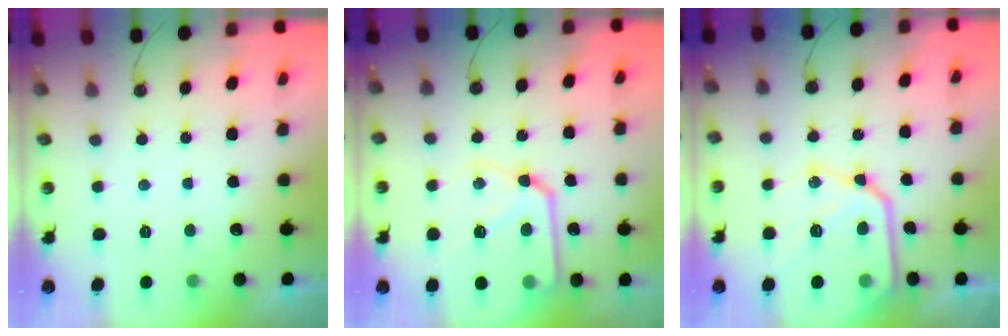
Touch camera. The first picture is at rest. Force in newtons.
{"total": 16.4, "press": 16.4, "slide": 1.5}
{"total": 19.7, "press": 19.6, "slide": 2.1}